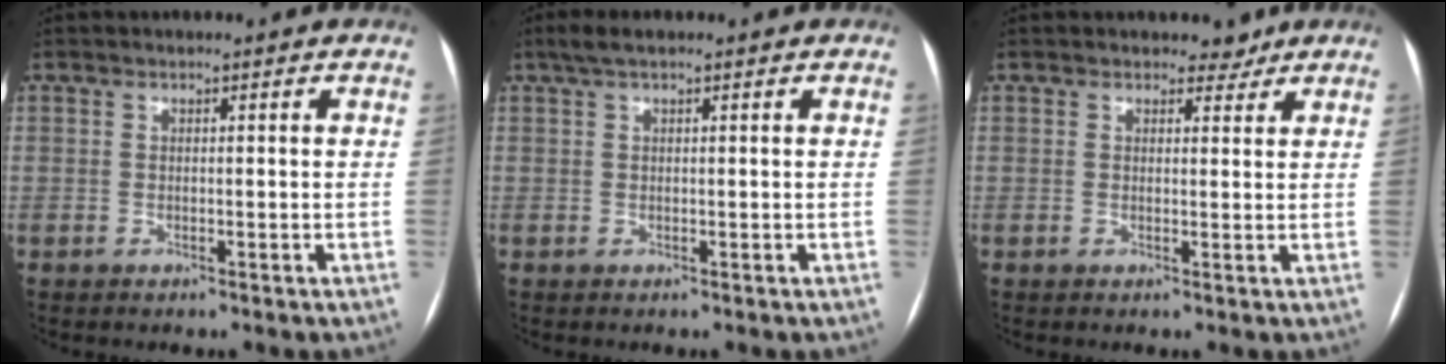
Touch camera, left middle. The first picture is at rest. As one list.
[{"total": 2.5, "force": [1.7, 0.6, 1.8], "torque": [-0.041, 0.021, 0.032]}, {"total": 2.3, "force": [1.8, 1.3, 0.4], "torque": [0.002, -0.001, 0.020]}]